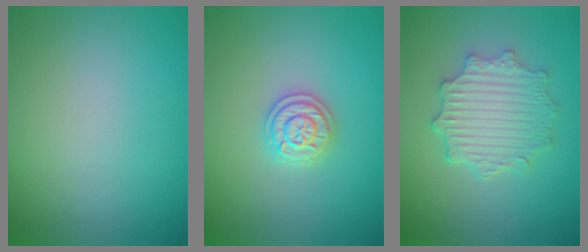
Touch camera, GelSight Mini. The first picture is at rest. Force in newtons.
{"total": 2.3, "press": 2.3, "slide": 0.5}
{"total": 4.7, "press": 3.8, "slide": 2.7}